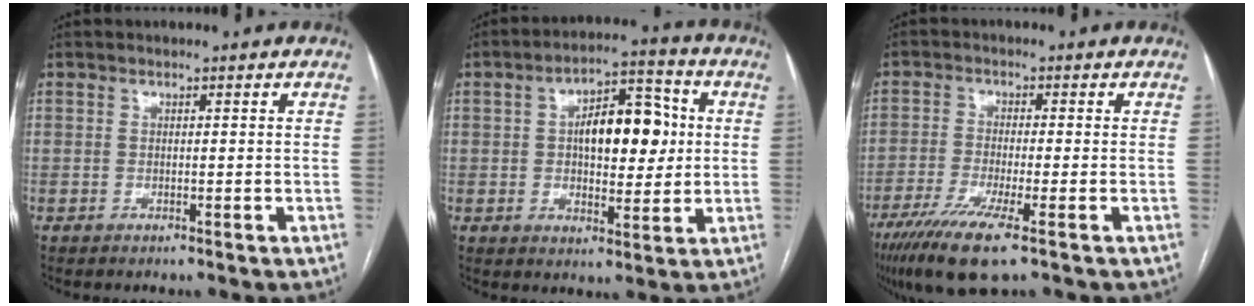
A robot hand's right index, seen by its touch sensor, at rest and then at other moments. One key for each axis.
{"total": 11.2, "fx": 1.5, "fy": 5.2, "fz": 9.9, "tx": -0.148, "ty": 0.024, "tz": 0.026}
{"total": 8.6, "fx": -5.2, "fy": 0.4, "fz": 6.9, "tx": -0.130, "ty": -0.025, "tz": -0.092}